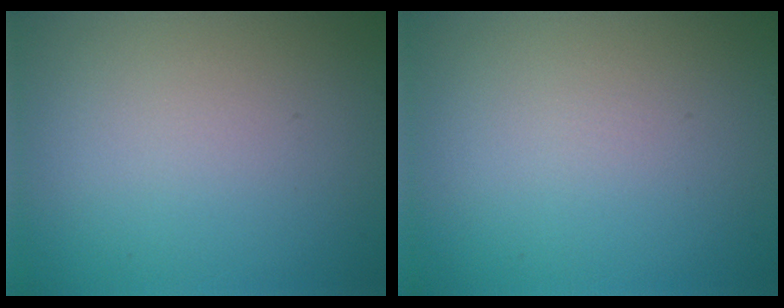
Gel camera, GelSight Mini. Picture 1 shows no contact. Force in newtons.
{"total": 0.0}